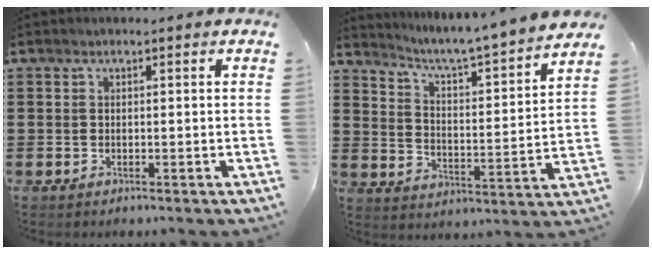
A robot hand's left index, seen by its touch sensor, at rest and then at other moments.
{"total": 4.3, "force": [3.8, -1.1, 1.7], "torque": [-0.053, -0.047, 0.051]}